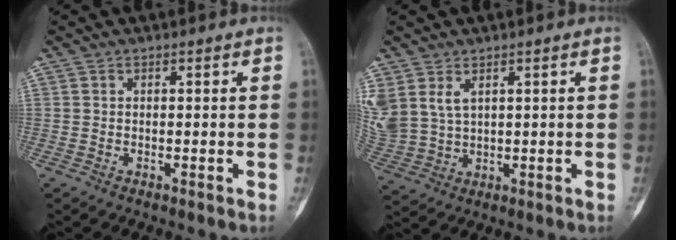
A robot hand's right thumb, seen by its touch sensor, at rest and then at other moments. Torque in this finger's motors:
{"motor_torque": [-0.33, 0.56, 0.58, 0.65, 0.07]}